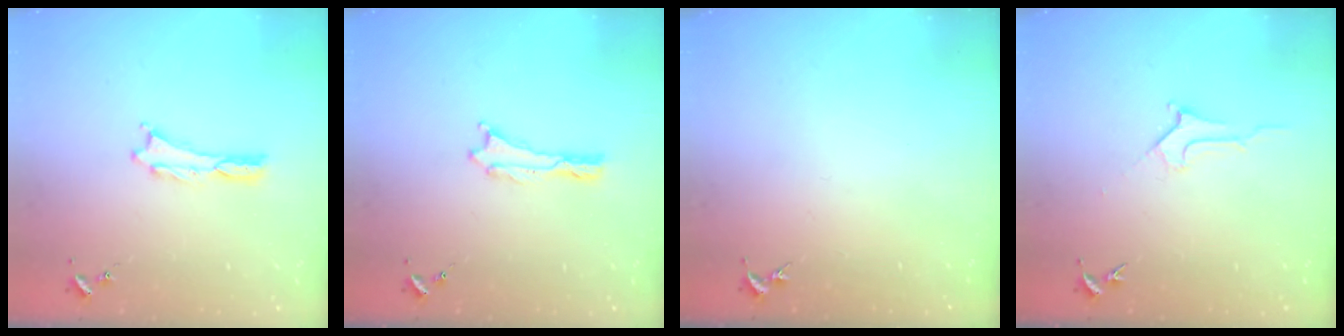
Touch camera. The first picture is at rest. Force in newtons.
{"total": 0.0}
{"total": 0.0}
{"total": 2.8, "press": 2.8, "slide": 0.4}